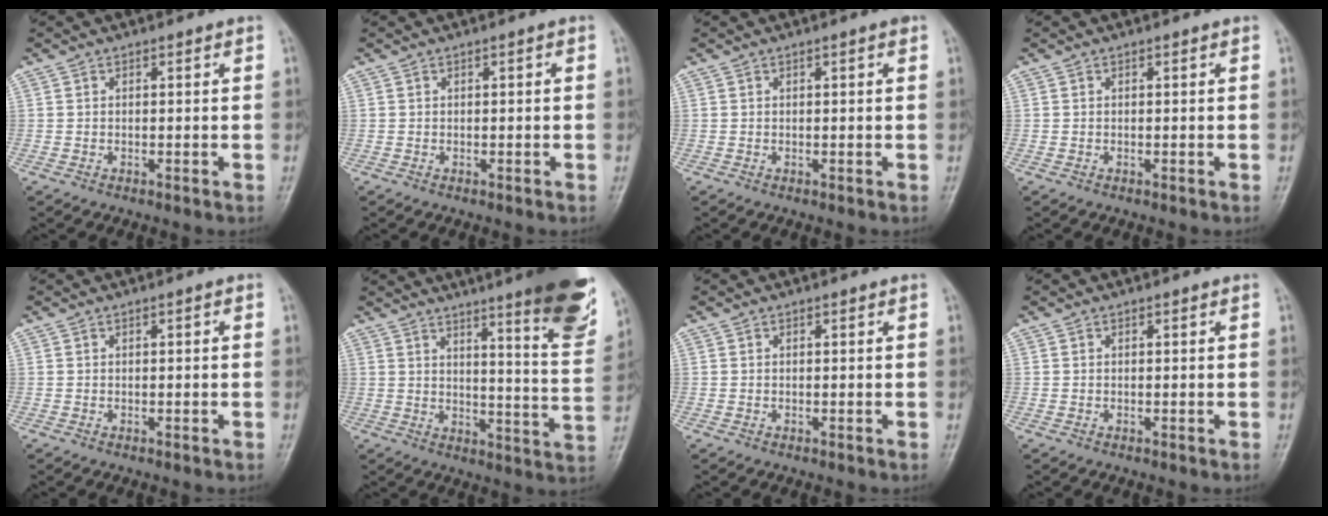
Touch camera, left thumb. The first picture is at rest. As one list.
[{"total": 0.0}, {"total": 0.7, "force": [0.3, 0.0, 0.6], "torque": [-0.011, 0.001, 0.002]}, {"total": 0.0}, {"total": 0.0}, {"total": 20.2, "force": [13.5, 2.7, 14.8], "torque": [-0.171, -0.077, 0.173]}, {"total": 0.0}, {"total": 0.0}]